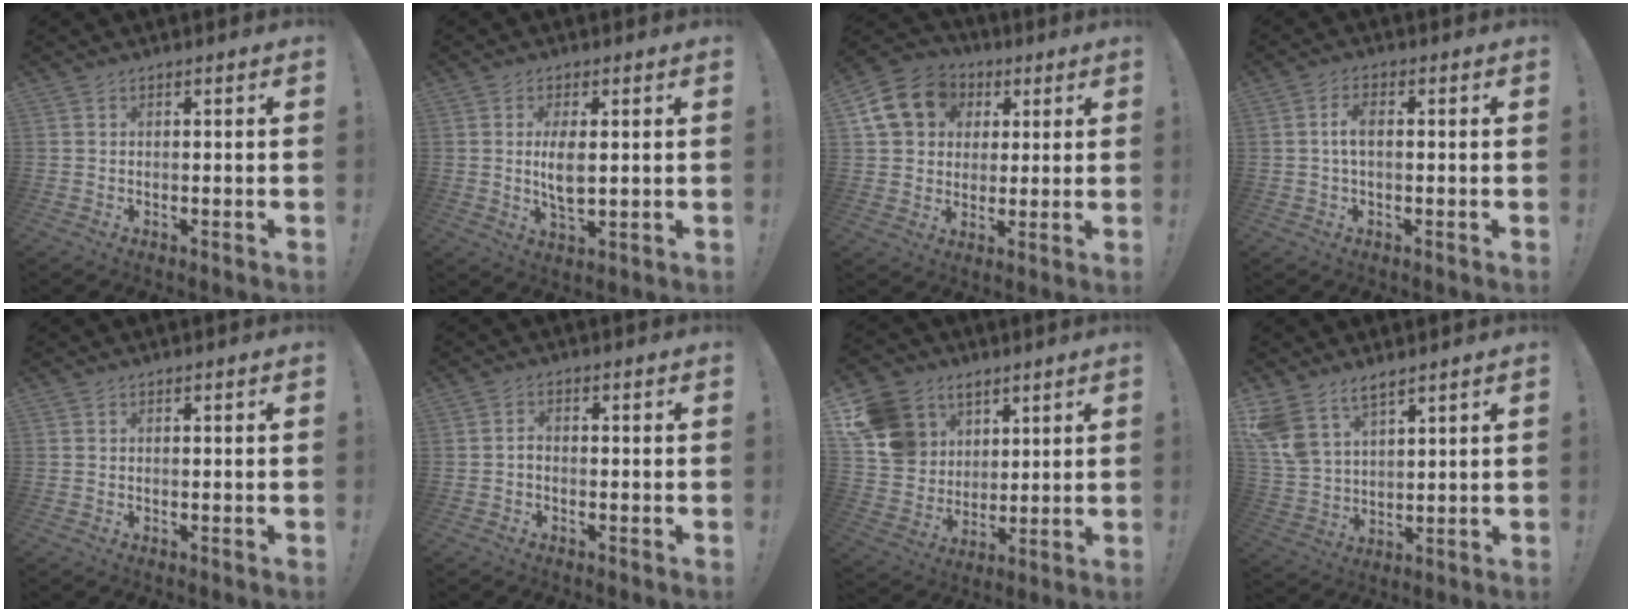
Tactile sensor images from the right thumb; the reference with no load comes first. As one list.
[{"total": 6.1, "force": [0.9, 2.5, 5.5], "torque": [-0.101, -0.016, 0.007]}, {"total": 15.0, "force": [4.9, 12.6, 6.4], "torque": [-0.096, -0.003, 0.106]}, {"total": 4.0, "force": [0.2, 1.8, 3.6], "torque": [-0.067, 0.010, 0.003]}, {"total": 0.0}, {"total": 1.5, "force": [-1.0, 0.6, 0.9], "torque": [-0.022, 0.007, -0.017]}, {"total": 14.4, "force": [7.0, 11.8, 4.3], "torque": [-0.078, -0.035, 0.150]}, {"total": 9.5, "force": [7.1, 4.8, 4.0], "torque": [-0.084, -0.035, 0.143]}]